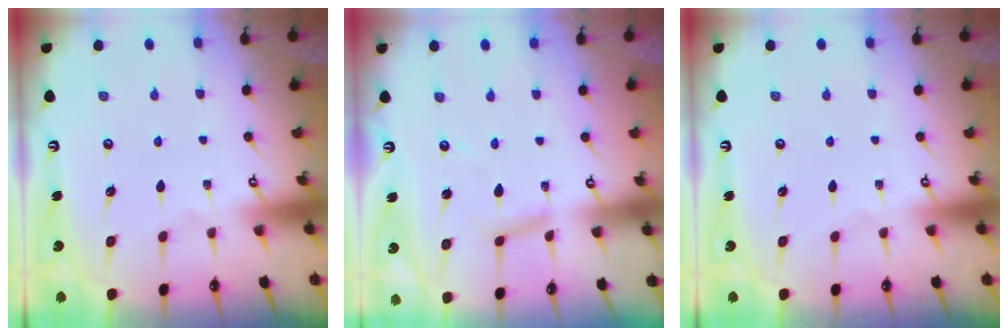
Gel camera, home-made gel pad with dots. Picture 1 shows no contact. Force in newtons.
{"total": 5.2, "press": 5.2, "slide": 0.3}
{"total": 0.0}